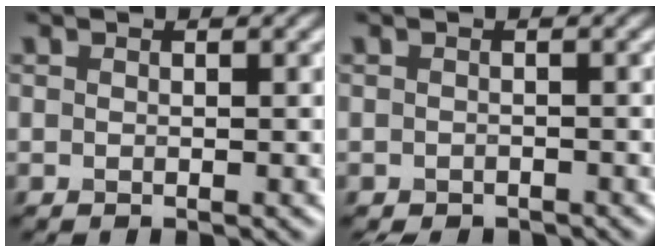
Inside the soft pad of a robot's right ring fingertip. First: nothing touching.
{"total": 0.8, "force": [-0.7, 0.4, 0.1], "torque": [-0.002, -0.002, -0.011]}